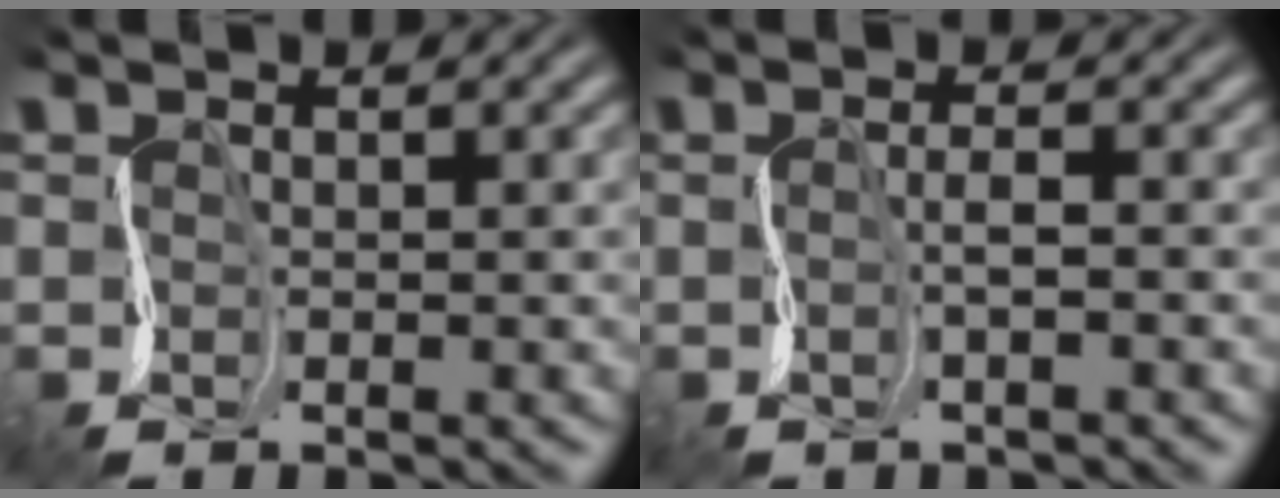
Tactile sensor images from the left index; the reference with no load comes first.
{"total": 0.7, "force": [0.1, -0.6, -0.4], "torque": [-0.010, 0.007, 0.001]}